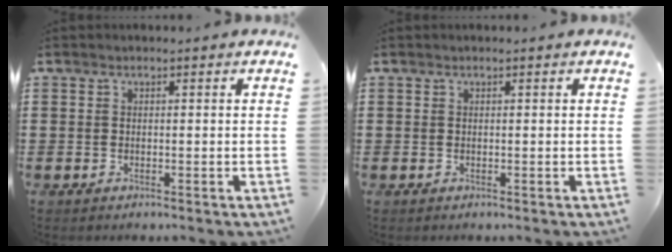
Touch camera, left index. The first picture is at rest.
{"total": 0.0}